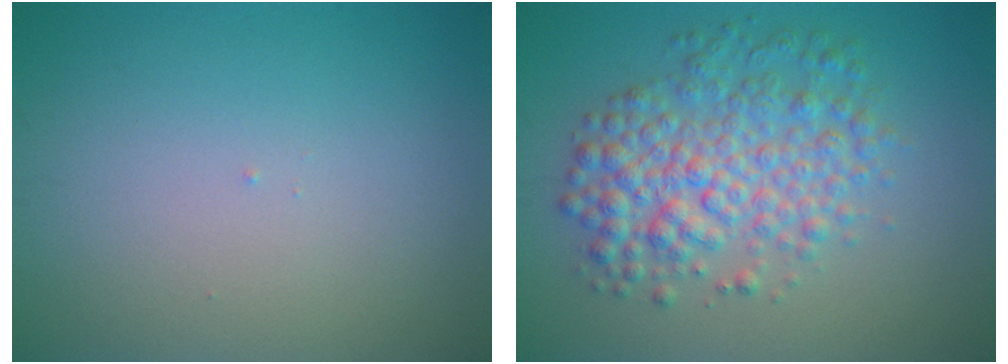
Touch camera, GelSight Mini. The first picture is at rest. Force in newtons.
{"total": 5.9, "press": 5.9, "slide": 0.1}